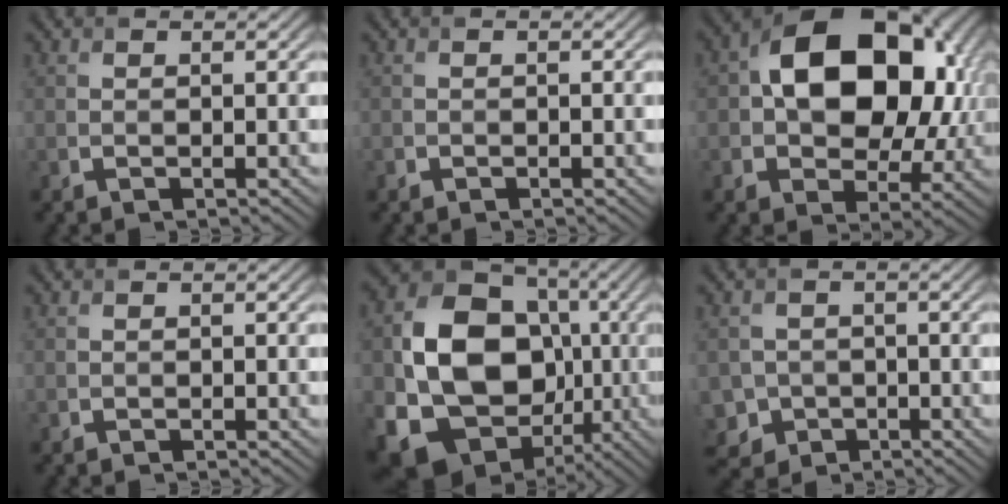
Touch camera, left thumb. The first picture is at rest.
{"total": 0.6, "force": [-0.5, 0.3, 0.0], "torque": [-0.001, -0.002, -0.014]}
{"total": 16.4, "force": [2.2, 11.1, 11.9], "torque": [-0.178, 0.011, 0.038]}
{"total": 0.0}
{"total": 17.7, "force": [-3.0, 14.2, 10.1], "torque": [-0.210, -0.032, -0.048]}
{"total": 4.6, "force": [-1.9, 4.0, 1.1], "torque": [-0.030, -0.002, -0.050]}